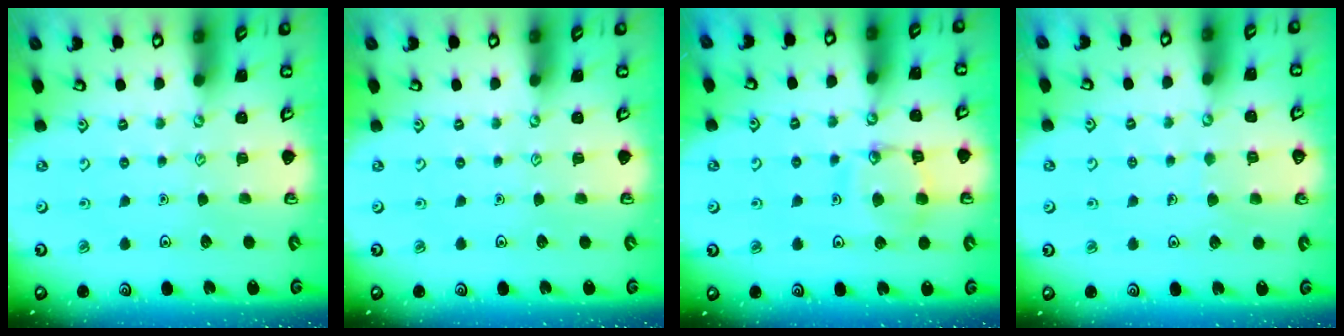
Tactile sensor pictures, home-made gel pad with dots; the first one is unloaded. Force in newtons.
{"total": 0.0}
{"total": 13.3, "press": 13.2, "slide": 1.2}
{"total": 4.8, "press": 4.7, "slide": 0.3}